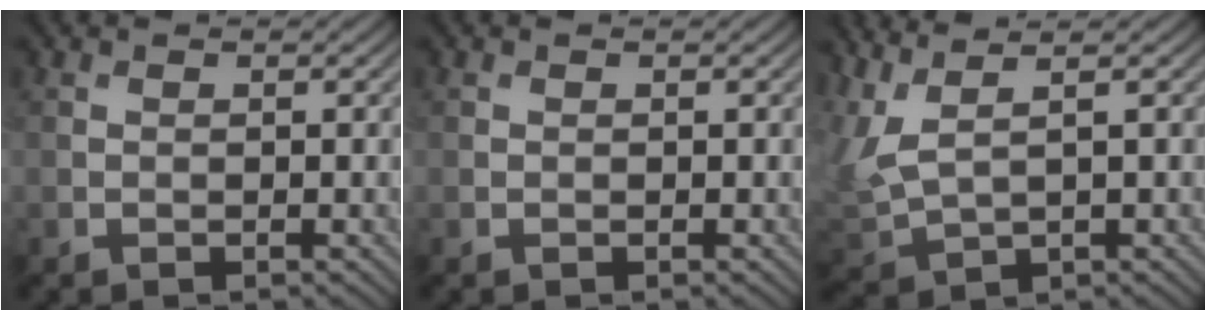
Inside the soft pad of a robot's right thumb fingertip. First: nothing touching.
{"total": 0.0}
{"total": 6.4, "force": [3.1, 2.2, 5.2], "torque": [-0.148, 0.009, 0.066]}